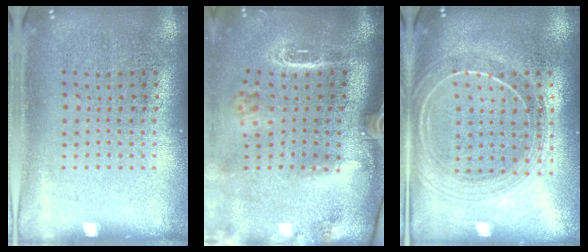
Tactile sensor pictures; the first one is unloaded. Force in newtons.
{"total": 2.9, "press": 2.0, "slide": 2.1}
{"total": 2.0, "press": 1.7, "slide": 0.9}